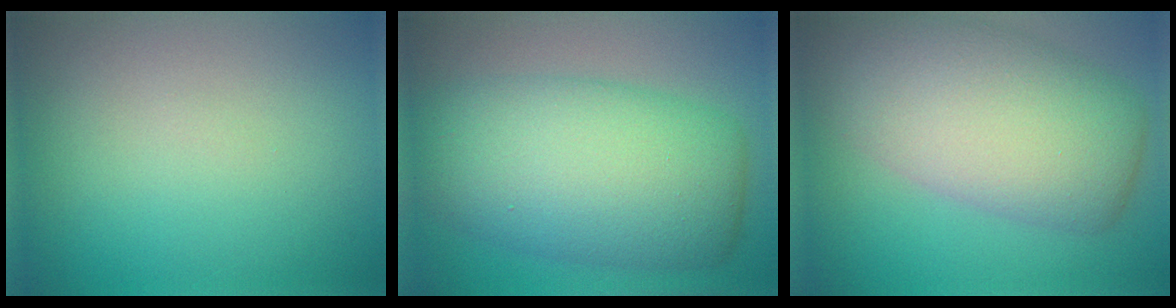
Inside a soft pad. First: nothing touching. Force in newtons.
{"total": 10.1, "press": 10.1, "slide": 0.3}
{"total": 9.0, "press": 9.0, "slide": 0.7}